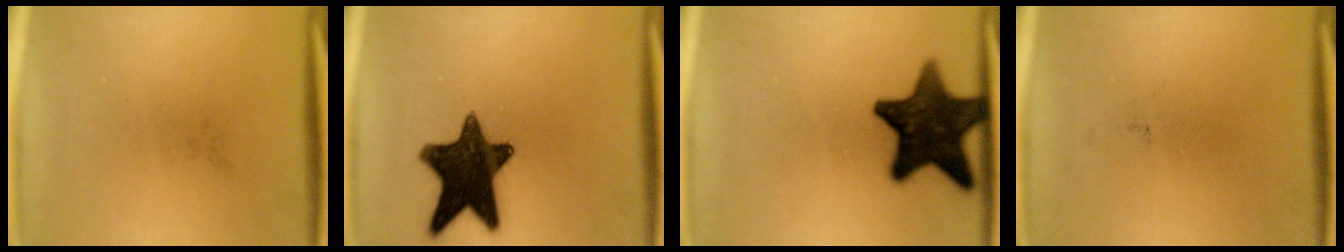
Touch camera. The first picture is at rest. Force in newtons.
{"total": 15.2}
{"total": 15.1}
{"total": 0.0}